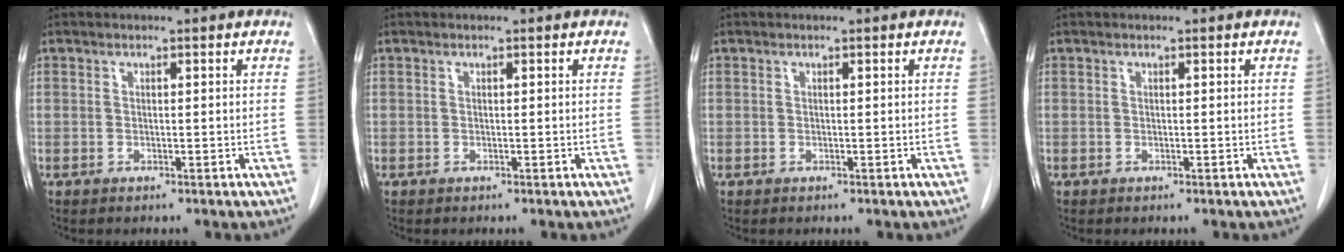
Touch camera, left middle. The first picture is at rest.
{"total": 0.0}
{"total": 0.0}
{"total": 0.0}